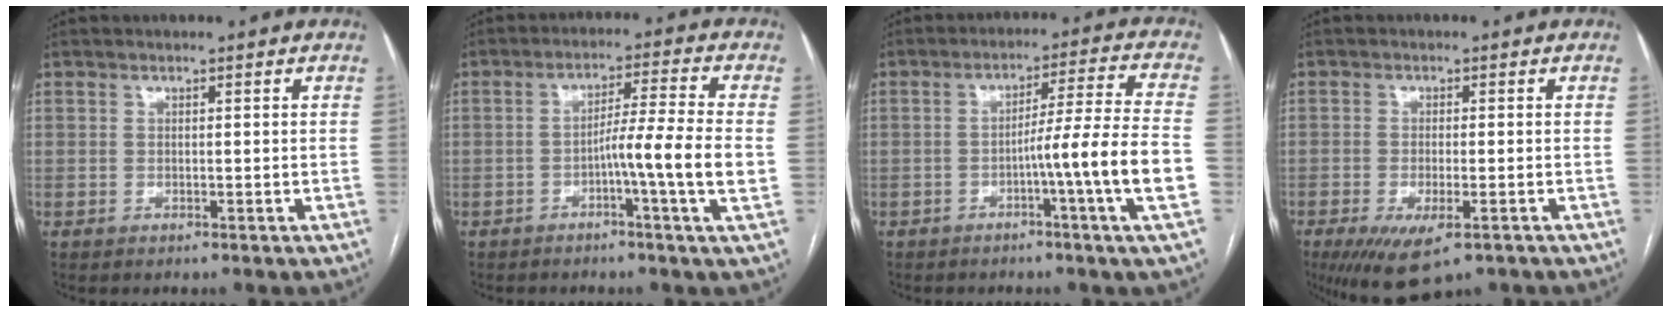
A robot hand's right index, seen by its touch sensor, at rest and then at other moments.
{"total": 8.6, "force": [-1.9, -1.5, 8.3], "torque": [-0.134, 0.002, -0.035]}
{"total": 11.3, "force": [-3.4, -2.2, 10.5], "torque": [-0.159, 0.001, -0.056]}
{"total": 8.2, "force": [-4.8, 2.5, 6.2], "torque": [-0.104, -0.020, -0.074]}